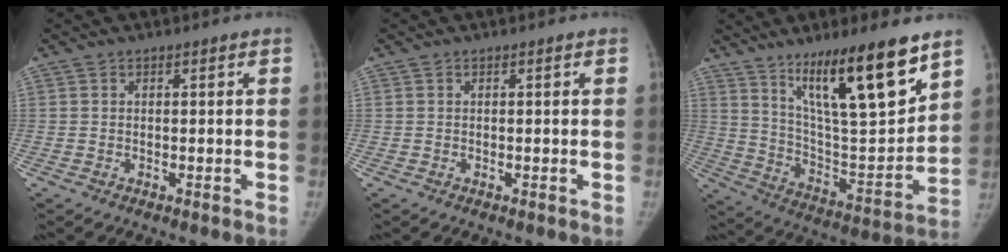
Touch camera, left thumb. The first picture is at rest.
{"total": 0.0}
{"total": 22.0, "force": [13.5, 4.4, 16.8], "torque": [-0.248, -0.074, 0.237]}